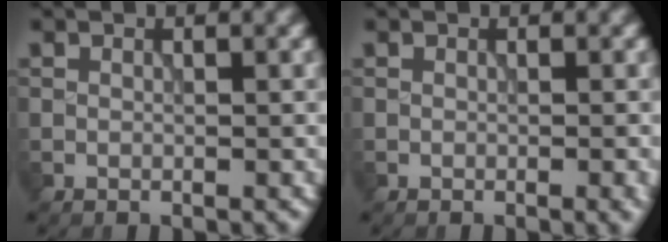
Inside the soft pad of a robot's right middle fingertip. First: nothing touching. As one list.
[{"total": 1.1, "force": [-0.2, 0.3, 1.1], "torque": [-0.011, -0.001, -0.005]}]